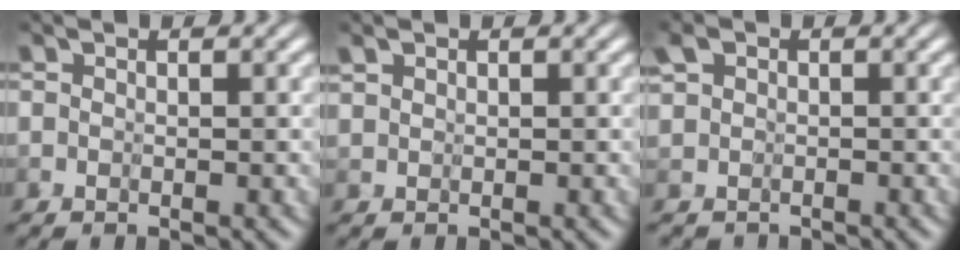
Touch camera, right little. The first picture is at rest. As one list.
[{"total": 0.8, "force": [0.6, -0.1, -0.5], "torque": [0.009, -0.007, 0.012]}, {"total": 1.5, "force": [0.4, 1.3, -0.5], "torque": [0.014, 0.011, -0.015]}]